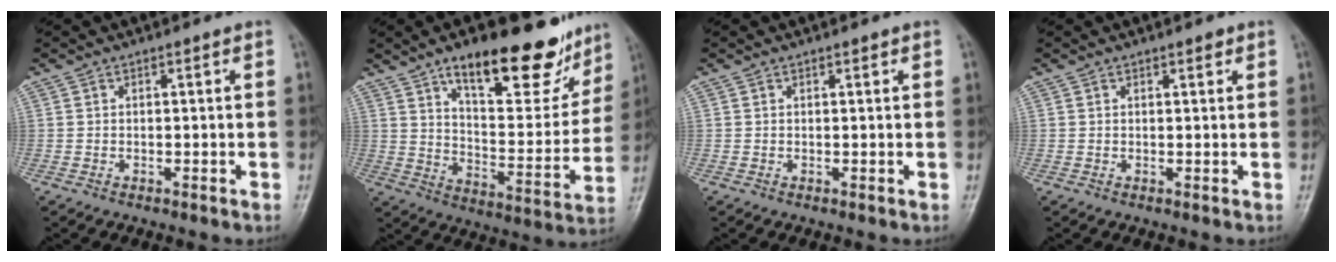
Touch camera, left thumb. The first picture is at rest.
{"total": 22.5, "force": [14.8, 8.4, 14.7], "torque": [-0.156, -0.068, 0.225]}
{"total": 0.5, "force": [0.4, 0.2, 0.3], "torque": [-0.005, -0.002, 0.005]}
{"total": 1.1, "force": [0.8, 0.4, 0.7], "torque": [-0.005, -0.003, 0.010]}